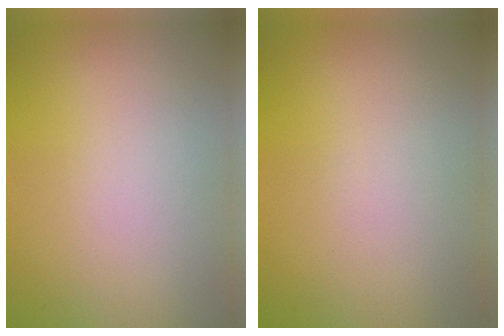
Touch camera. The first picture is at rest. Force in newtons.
{"total": 0.0}